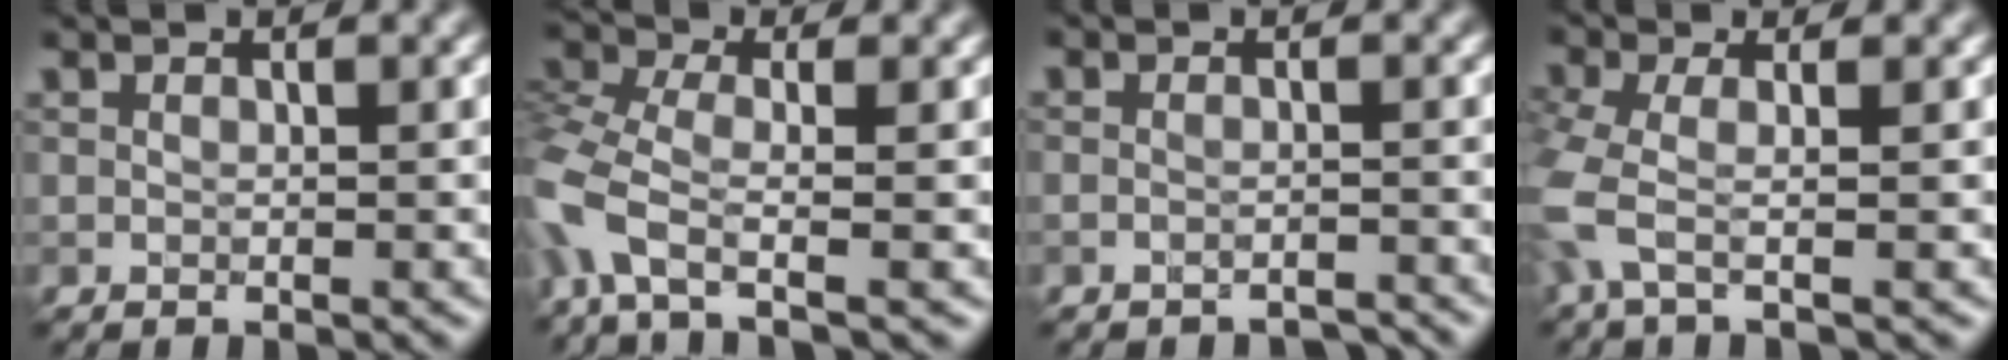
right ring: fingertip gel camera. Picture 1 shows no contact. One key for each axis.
{"total": 5.2, "fx": -2.4, "fy": 2.2, "fz": 4.1, "tx": -0.102, "ty": -0.008, "tz": -0.067}
{"total": 1.6, "fx": -1.6, "fy": 0.0, "fz": 0.1, "tx": 0.001, "ty": -0.004, "tz": -0.029}
{"total": 3.4, "fx": -1.4, "fy": 0.8, "fz": 3.0, "tx": -0.079, "ty": -0.013, "tz": -0.039}